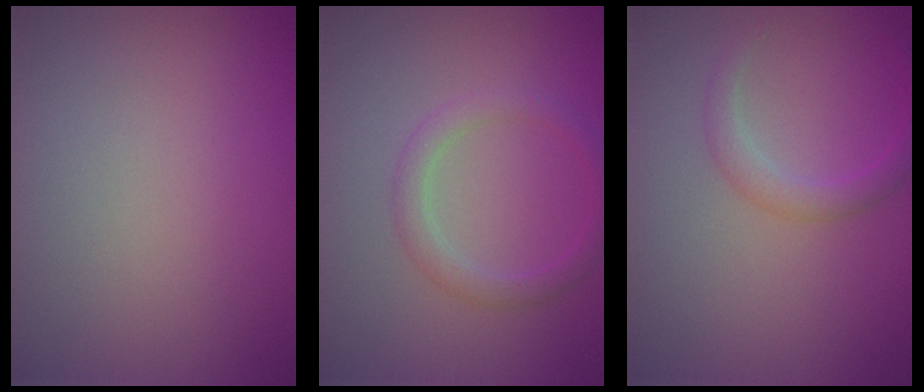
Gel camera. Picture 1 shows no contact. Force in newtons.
{"total": 2.0, "press": 2.0, "slide": 0.1}
{"total": 1.8, "press": 1.8, "slide": 0.1}